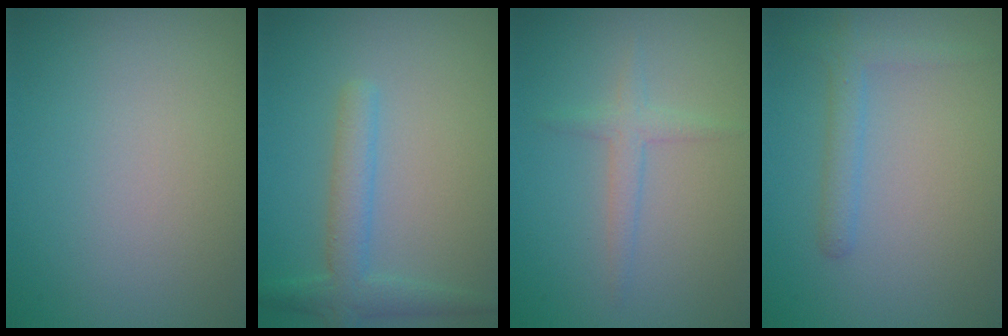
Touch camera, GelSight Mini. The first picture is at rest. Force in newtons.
{"total": 3.0, "press": 3.0, "slide": 0.1}
{"total": 1.6, "press": 1.6, "slide": 0.1}
{"total": 1.9, "press": 1.9, "slide": 0.1}